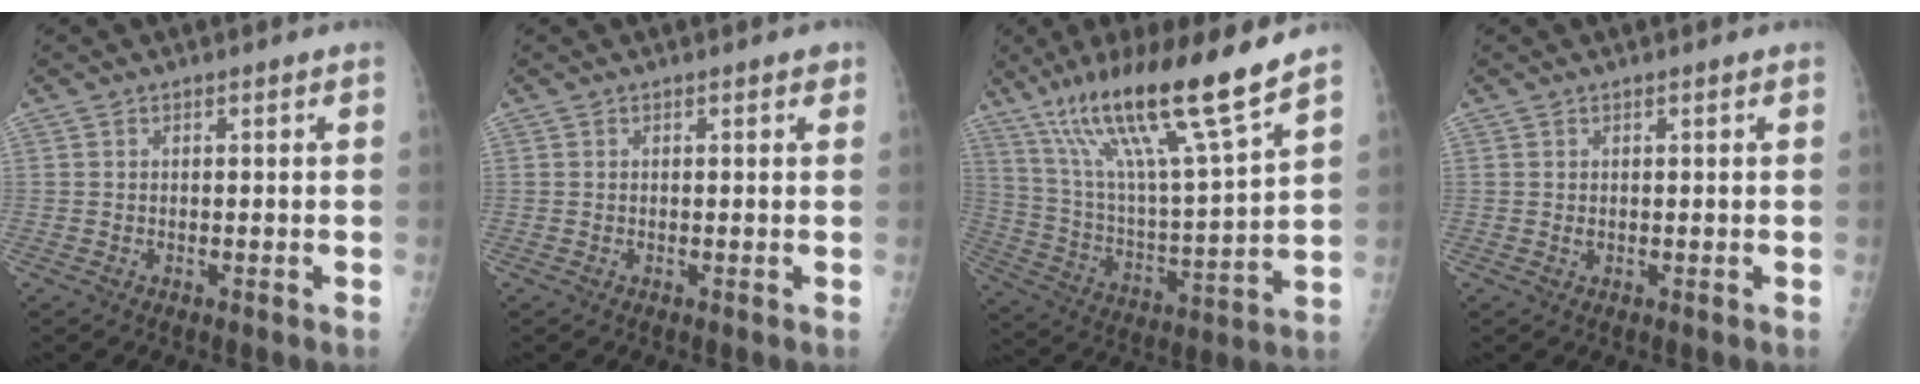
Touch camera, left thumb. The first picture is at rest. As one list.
[{"total": 0.8, "force": [0.5, 0.4, 0.5], "torque": [-0.003, 0.000, 0.003]}, {"total": 21.2, "force": [14.8, 1.3, 15.1], "torque": [-0.248, -0.063, 0.267]}, {"total": 0.8, "force": [0.3, 0.3, 0.6], "torque": [-0.010, 0.001, 0.007]}]